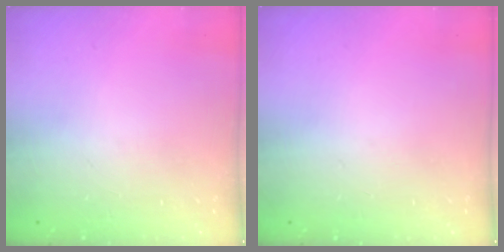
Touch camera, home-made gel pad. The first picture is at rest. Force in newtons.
{"total": 0.0}